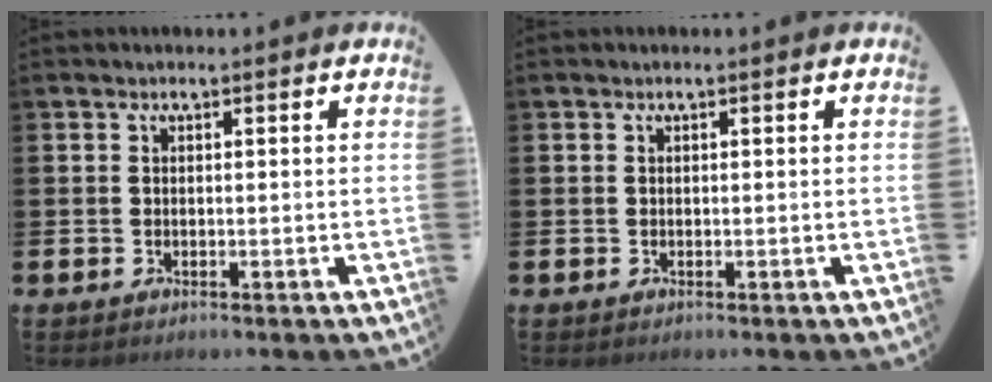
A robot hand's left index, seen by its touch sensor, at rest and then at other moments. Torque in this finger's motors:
{"motor_torque": [0.01, 0.00, 0.00, -0.01]}